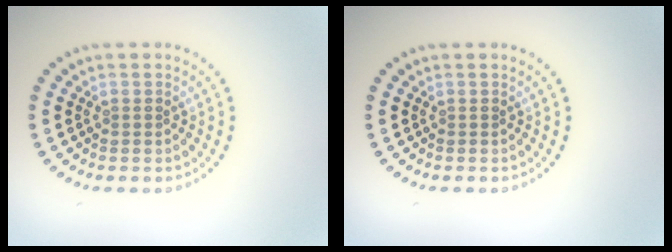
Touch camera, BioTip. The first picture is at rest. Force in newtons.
{"total": 0.0}